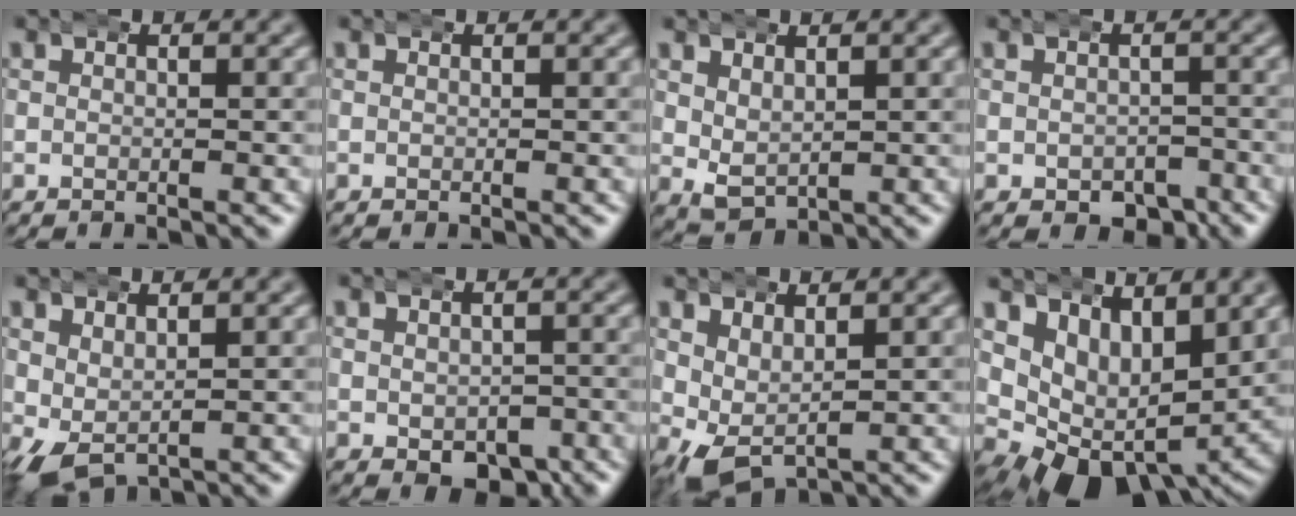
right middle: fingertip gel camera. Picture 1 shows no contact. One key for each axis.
{"total": 0.0}
{"total": 3.0, "fx": 0.5, "fy": 2.1, "fz": 2.1, "tx": -0.044, "ty": -0.021, "tz": 0.024}
{"total": 2.6, "fx": -1.9, "fy": 1.7, "fz": 0.5, "tx": 0.006, "ty": -0.008, "tz": -0.032}
{"total": 4.0, "fx": -0.7, "fy": 2.8, "fz": 2.8, "tx": -0.074, "ty": -0.032, "tz": 0.009}
{"total": 3.6, "fx": -2.3, "fy": 2.3, "fz": 1.7, "tx": -0.024, "ty": -0.020, "tz": -0.028}
{"total": 4.2, "fx": 0.2, "fy": 2.9, "fz": 3.0, "tx": -0.075, "ty": -0.029, "tz": 0.017}
{"total": 9.6, "fx": 0.7, "fy": 7.0, "fz": 6.5, "tx": -0.133, "ty": -0.038, "tz": 0.018}